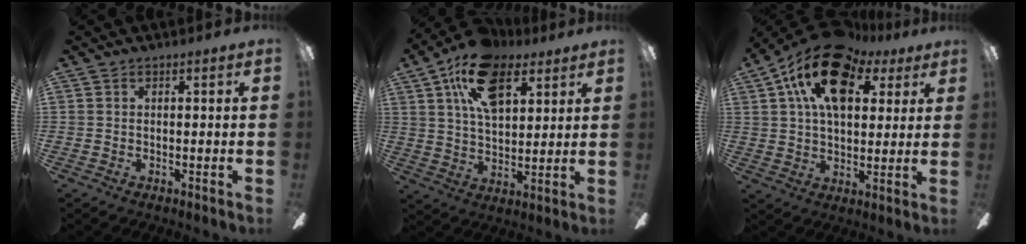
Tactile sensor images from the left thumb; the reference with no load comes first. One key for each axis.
{"total": 17.3, "fx": 9.2, "fy": 9.5, "fz": 11.1, "tx": -0.189, "ty": -0.017, "tz": 0.166}
{"total": 19.0, "fx": 9.2, "fy": 10.9, "fz": 12.5, "tx": -0.219, "ty": -0.024, "tz": 0.161}